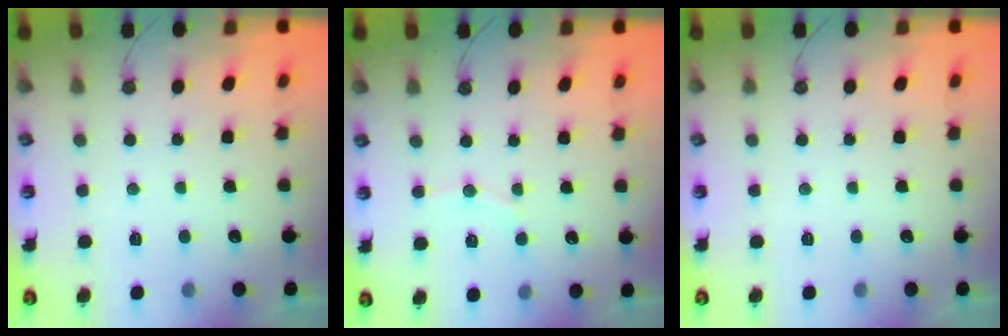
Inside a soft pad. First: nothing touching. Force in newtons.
{"total": 6.0, "press": 6.0, "slide": 0.5}
{"total": 0.0}